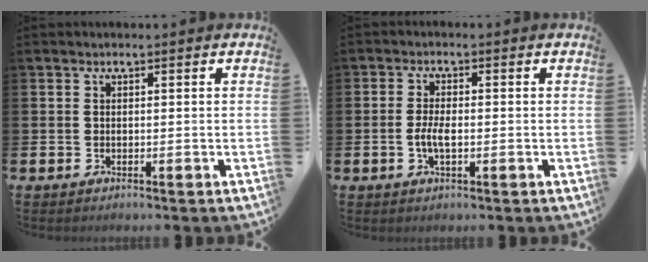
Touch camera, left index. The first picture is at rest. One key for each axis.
{"total": 2.8, "fx": -0.6, "fy": 1.1, "fz": 2.5, "tx": -0.045, "ty": 0.002, "tz": -0.012}